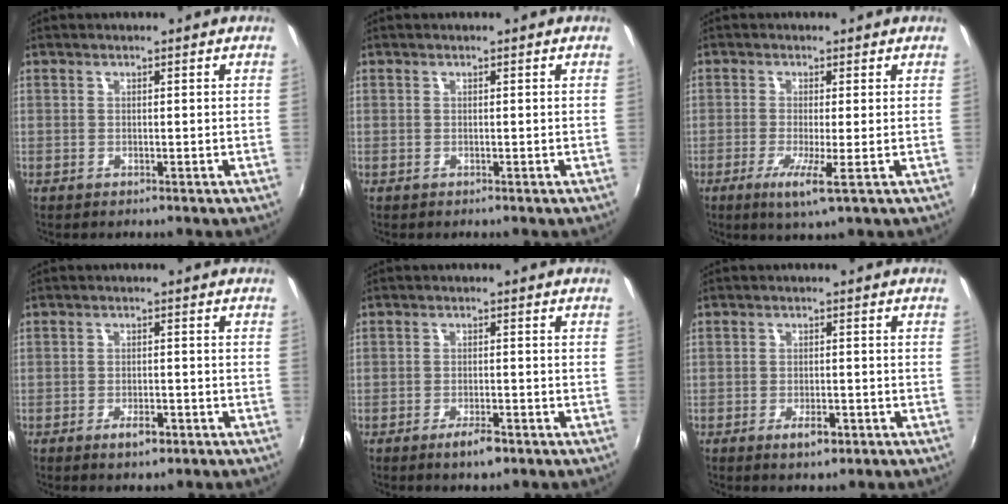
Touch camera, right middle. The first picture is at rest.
{"total": 0.0}
{"total": 4.6, "force": [-1.5, -0.5, 4.3], "torque": [-0.095, -0.014, -0.031]}
{"total": 3.4, "force": [-2.0, 1.3, 2.5], "torque": [-0.055, -0.003, -0.032]}
{"total": 3.6, "force": [-2.3, 1.1, 2.5], "torque": [-0.057, -0.005, -0.040]}
{"total": 3.6, "force": [-1.9, 1.4, 2.7], "torque": [-0.059, -0.005, -0.030]}